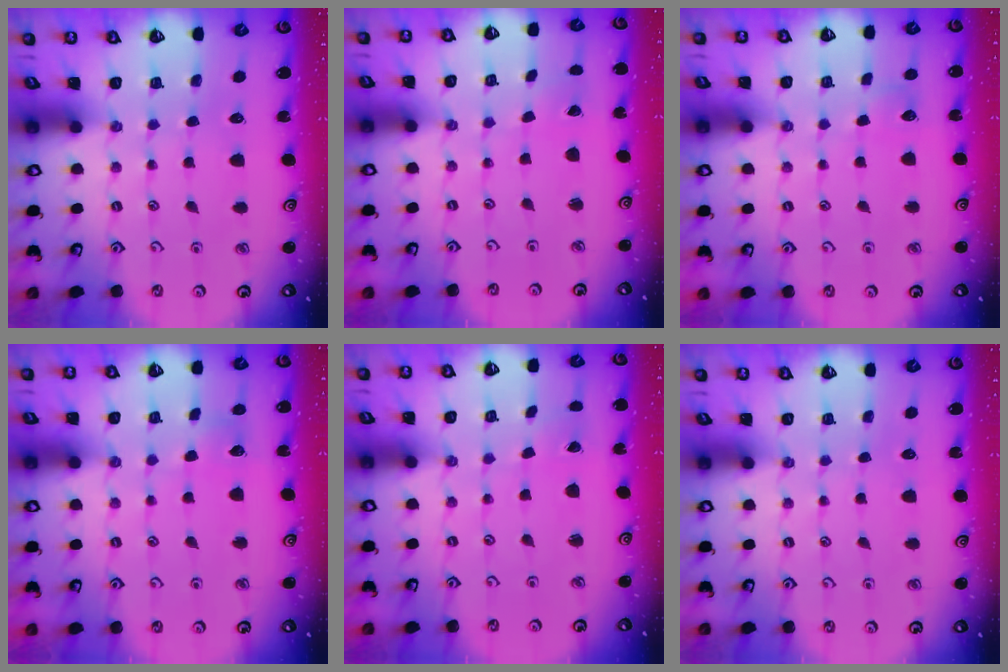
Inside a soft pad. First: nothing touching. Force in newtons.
{"total": 0.6, "press": 0.6, "slide": 0.1}
{"total": 3.1, "press": 3.0, "slide": 0.3}
{"total": 5.0, "press": 4.9, "slide": 0.5}
{"total": 0.0}
{"total": 0.0}